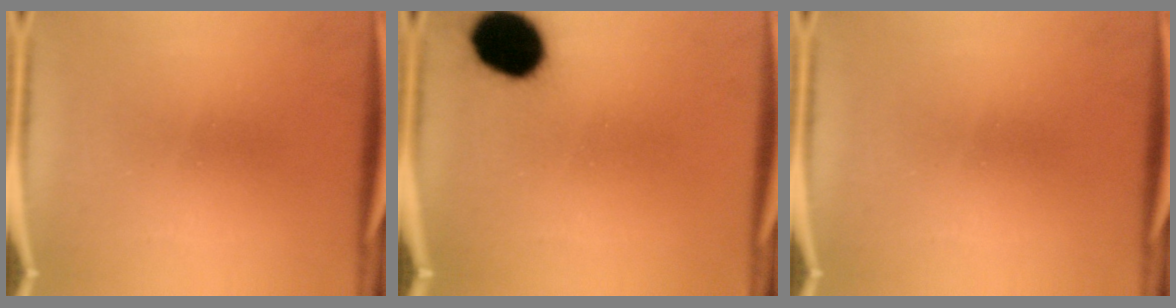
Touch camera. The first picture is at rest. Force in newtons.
{"total": 15.5}
{"total": 0.0}